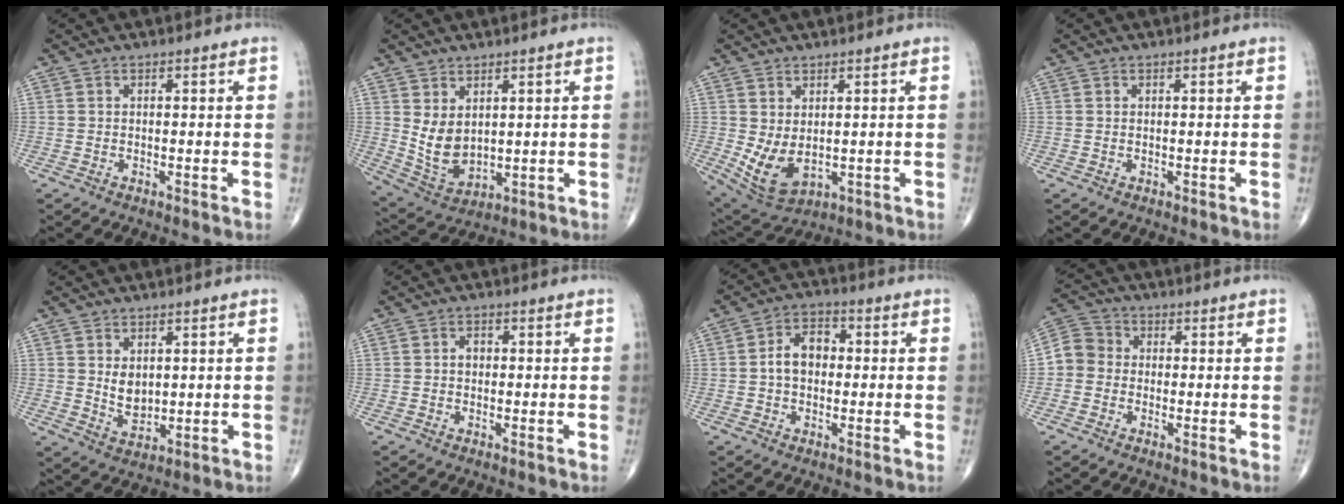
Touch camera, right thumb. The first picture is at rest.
{"total": 7.5, "force": [2.1, 4.6, 5.5], "torque": [-0.090, -0.023, 0.063]}
{"total": 7.8, "force": [0.1, 4.5, 6.3], "torque": [-0.113, -0.011, 0.025]}
{"total": 0.0}
{"total": 4.7, "force": [1.2, 3.1, 3.3], "torque": [-0.043, -0.018, 0.032]}
{"total": 1.6, "force": [0.0, 1.3, 1.0], "torque": [-0.010, 0.005, -0.003]}
{"total": 6.6, "force": [0.0, 4.7, 4.7], "torque": [-0.067, 0.022, -0.010]}
{"total": 5.6, "force": [-0.7, 5.1, 2.1], "torque": [-0.025, 0.019, -0.029]}